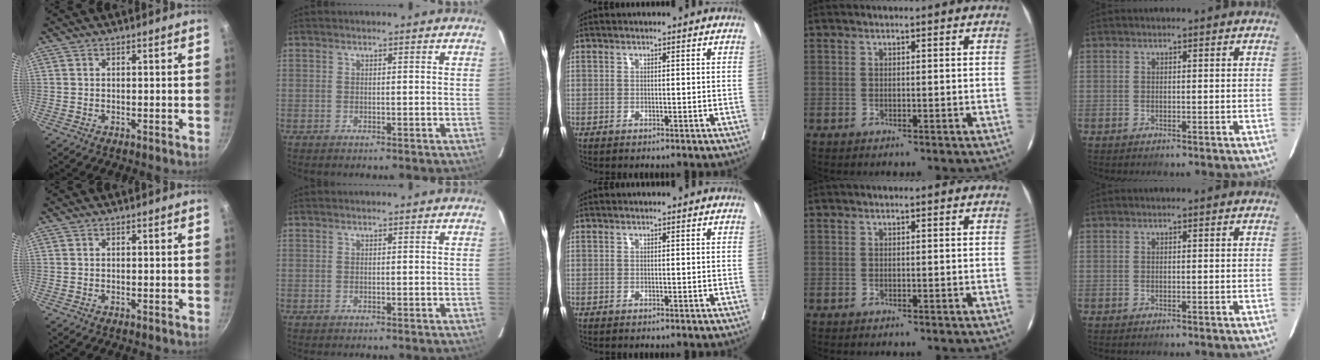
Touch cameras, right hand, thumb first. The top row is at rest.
{}